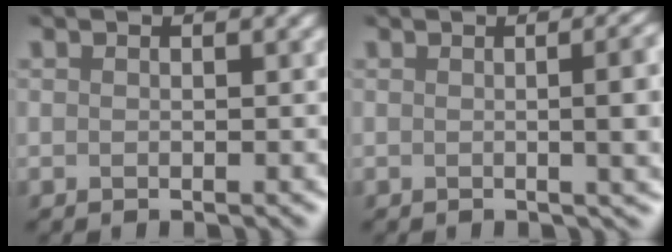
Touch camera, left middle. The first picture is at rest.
{"total": 6.7, "force": [0.0, 2.6, 6.1], "torque": [-0.043, 0.022, 0.000]}